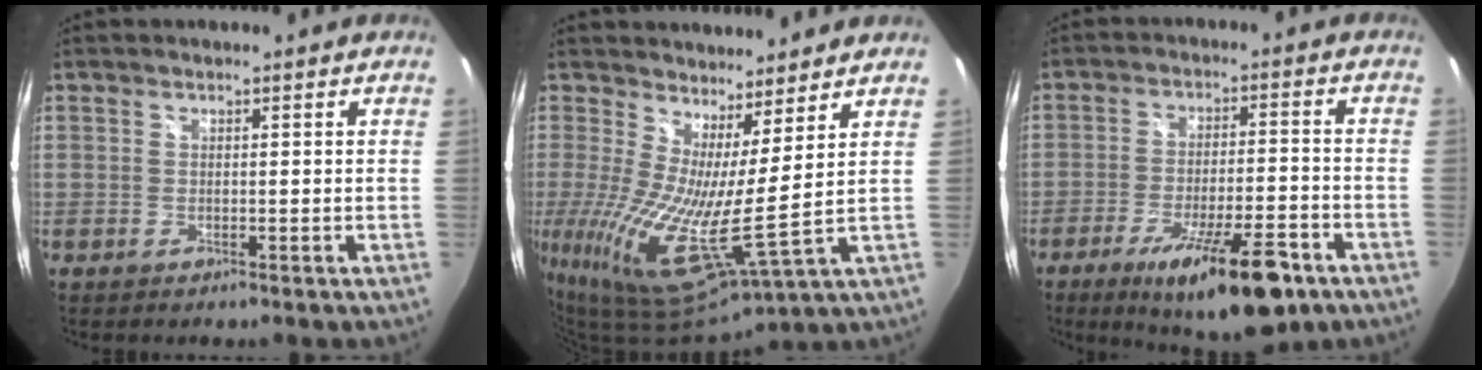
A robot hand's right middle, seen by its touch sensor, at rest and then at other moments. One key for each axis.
{"total": 14.9, "fx": 5.4, "fy": 2.2, "fz": 13.8, "tx": -0.236, "ty": -0.022, "tz": 0.093}
{"total": 17.2, "fx": -10.4, "fy": 4.3, "fz": 13.0, "tx": -0.215, "ty": -0.028, "tz": -0.154}